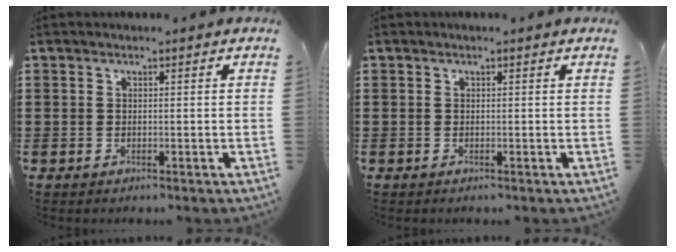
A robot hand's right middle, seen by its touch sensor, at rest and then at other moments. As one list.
[{"total": 0.0}]